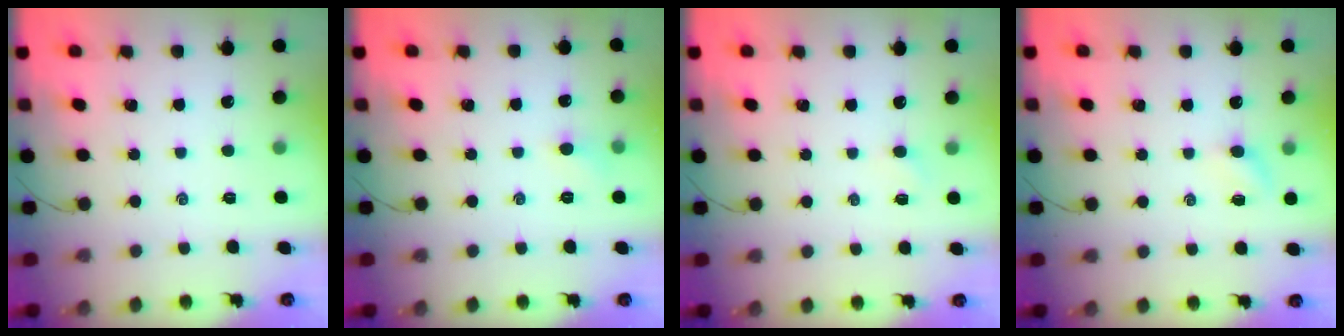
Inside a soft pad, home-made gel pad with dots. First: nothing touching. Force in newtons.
{"total": 4.5, "press": 4.2, "slide": 1.5}
{"total": 1.3, "press": 1.2, "slide": 0.5}
{"total": 3.5, "press": 3.3, "slide": 1.1}